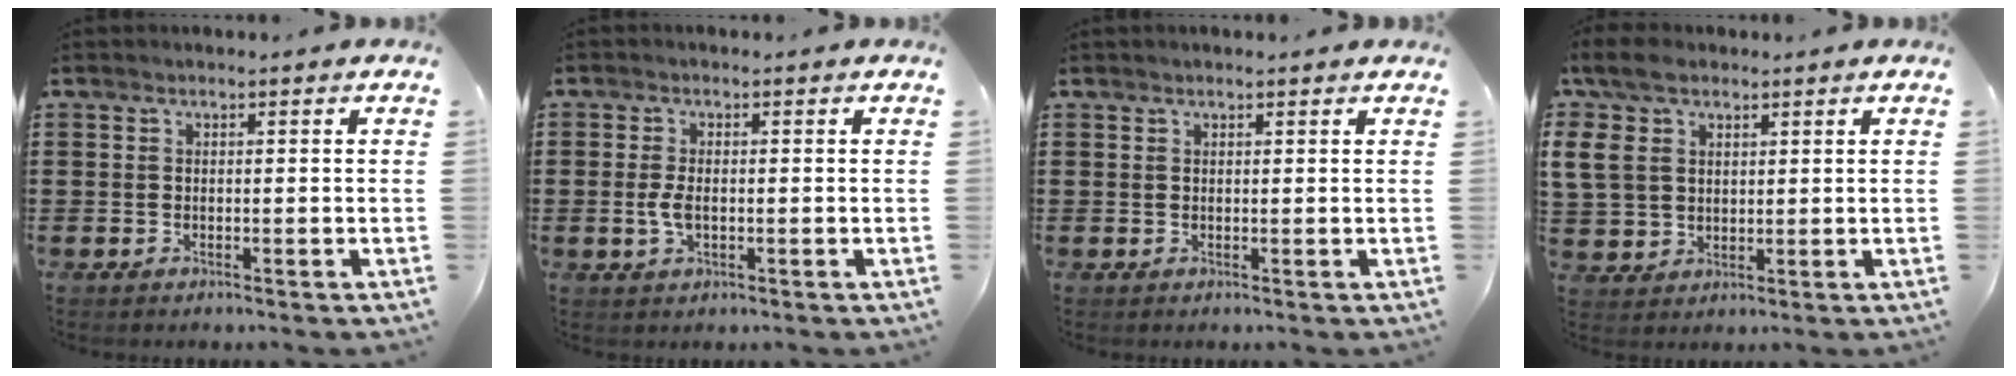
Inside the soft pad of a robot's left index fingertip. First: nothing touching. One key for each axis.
{"total": 3.0, "fx": -0.3, "fy": 1.4, "fz": 2.7, "tx": -0.066, "ty": -0.003, "tz": -0.009}
{"total": 0.6, "fx": 0.5, "fy": 0.0, "fz": 0.3, "tx": -0.007, "ty": 0.000, "tz": 0.011}
{"total": 8.4, "fx": 4.2, "fy": 6.0, "fz": 4.1, "tx": -0.125, "ty": 0.013, "tz": 0.077}